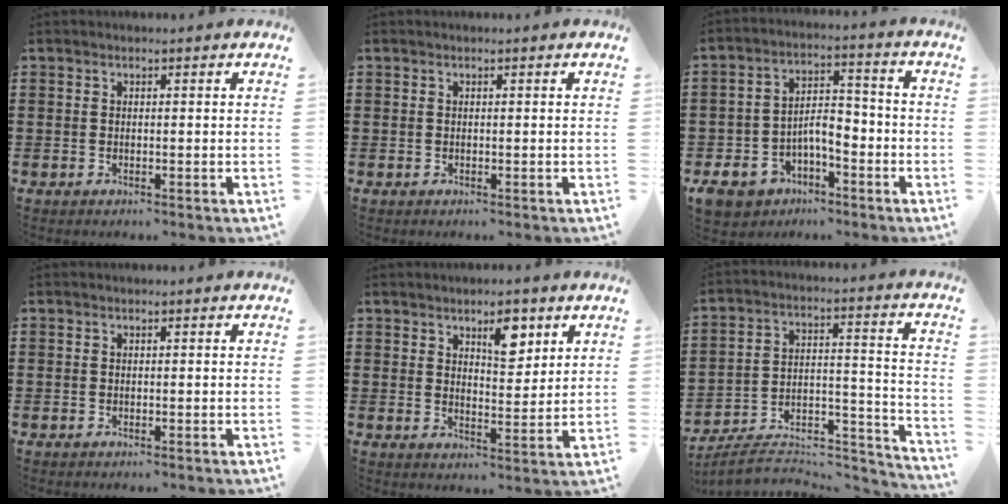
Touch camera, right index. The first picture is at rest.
{"total": 0.0}
{"total": 6.5, "force": [-3.7, 4.2, 3.4], "torque": [-0.075, 0.020, -0.073]}
{"total": 0.0}
{"total": 6.1, "force": [3.6, 2.9, 3.9], "torque": [-0.047, -0.005, 0.056]}
{"total": 7.8, "force": [-6.6, 2.6, 3.2], "torque": [-0.054, 0.010, -0.127]}